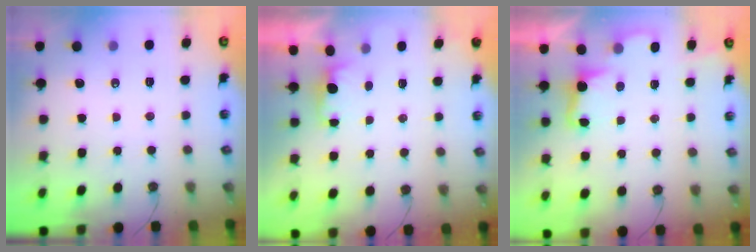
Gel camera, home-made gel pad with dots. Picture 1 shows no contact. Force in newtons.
{"total": 0.8, "press": 0.2, "slide": 0.7}
{"total": 3.1, "press": 3.0, "slide": 0.8}